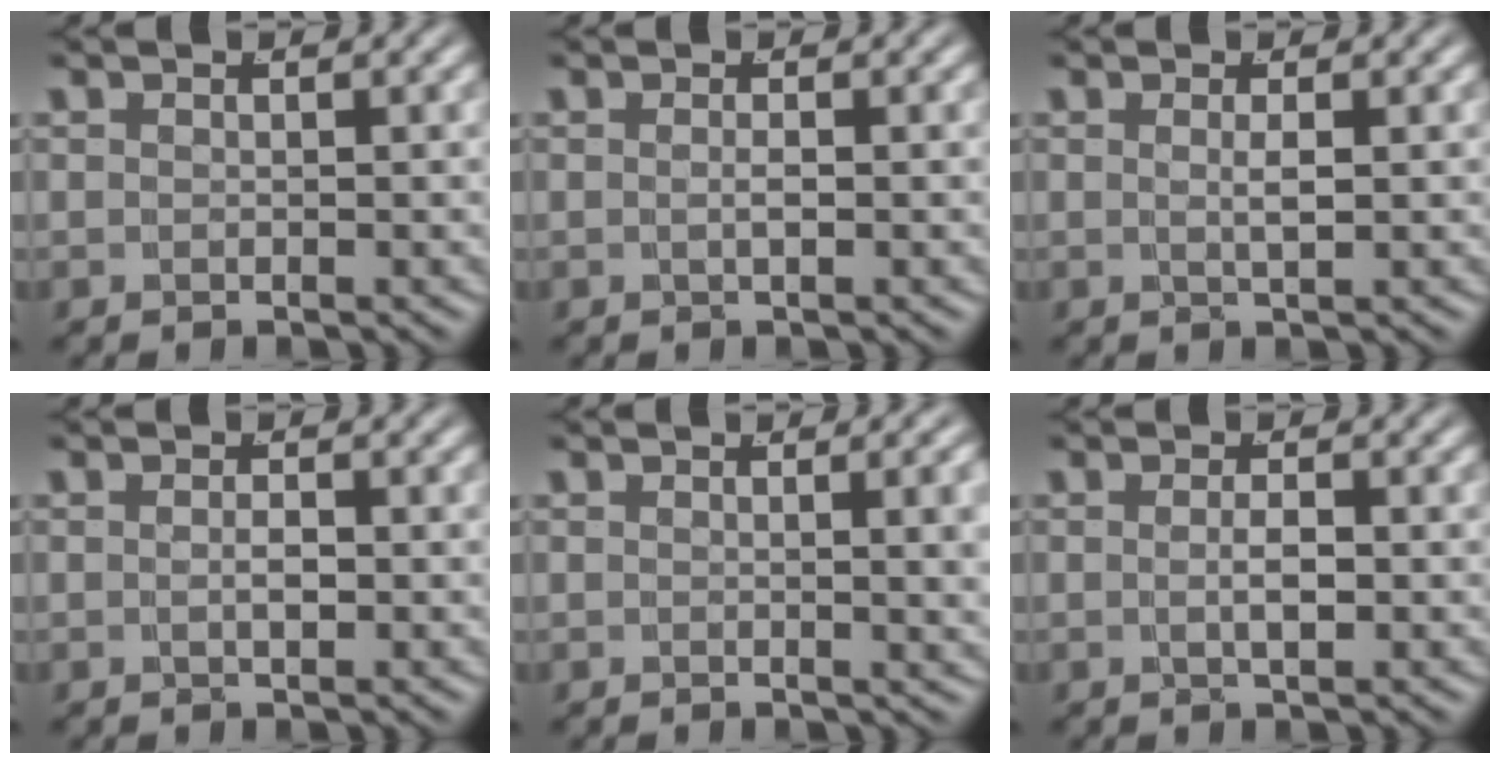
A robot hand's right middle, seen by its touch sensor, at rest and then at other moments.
{"total": 0.8, "force": [-0.2, -0.4, 0.6], "torque": [-0.014, -0.006, -0.001]}
{"total": 1.3, "force": [0.1, -0.5, 1.1], "torque": [-0.022, -0.009, 0.008]}
{"total": 1.0, "force": [-0.3, 0.1, 0.9], "torque": [-0.017, -0.007, -0.002]}
{"total": 2.6, "force": [0.7, 0.2, 2.5], "torque": [-0.016, 0.008, 0.005]}
{"total": 1.5, "force": [-0.3, 0.0, 1.4], "torque": [-0.025, -0.007, -0.002]}